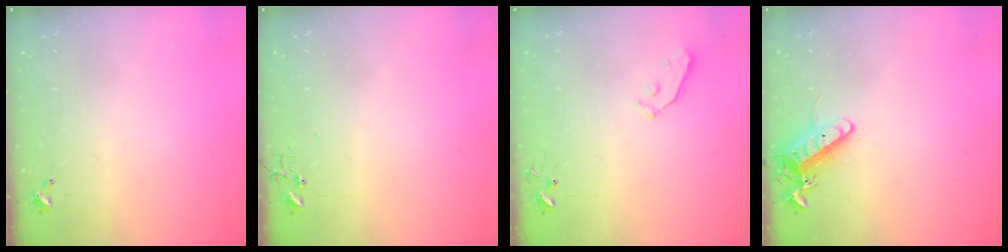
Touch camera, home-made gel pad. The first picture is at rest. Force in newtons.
{"total": 0.0}
{"total": 3.9, "press": 3.9, "slide": 0.3}
{"total": 12.0, "press": 11.9, "slide": 1.2}